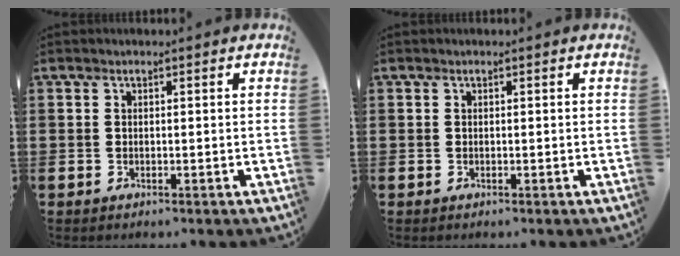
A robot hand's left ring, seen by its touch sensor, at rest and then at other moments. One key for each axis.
{"total": 0.0}